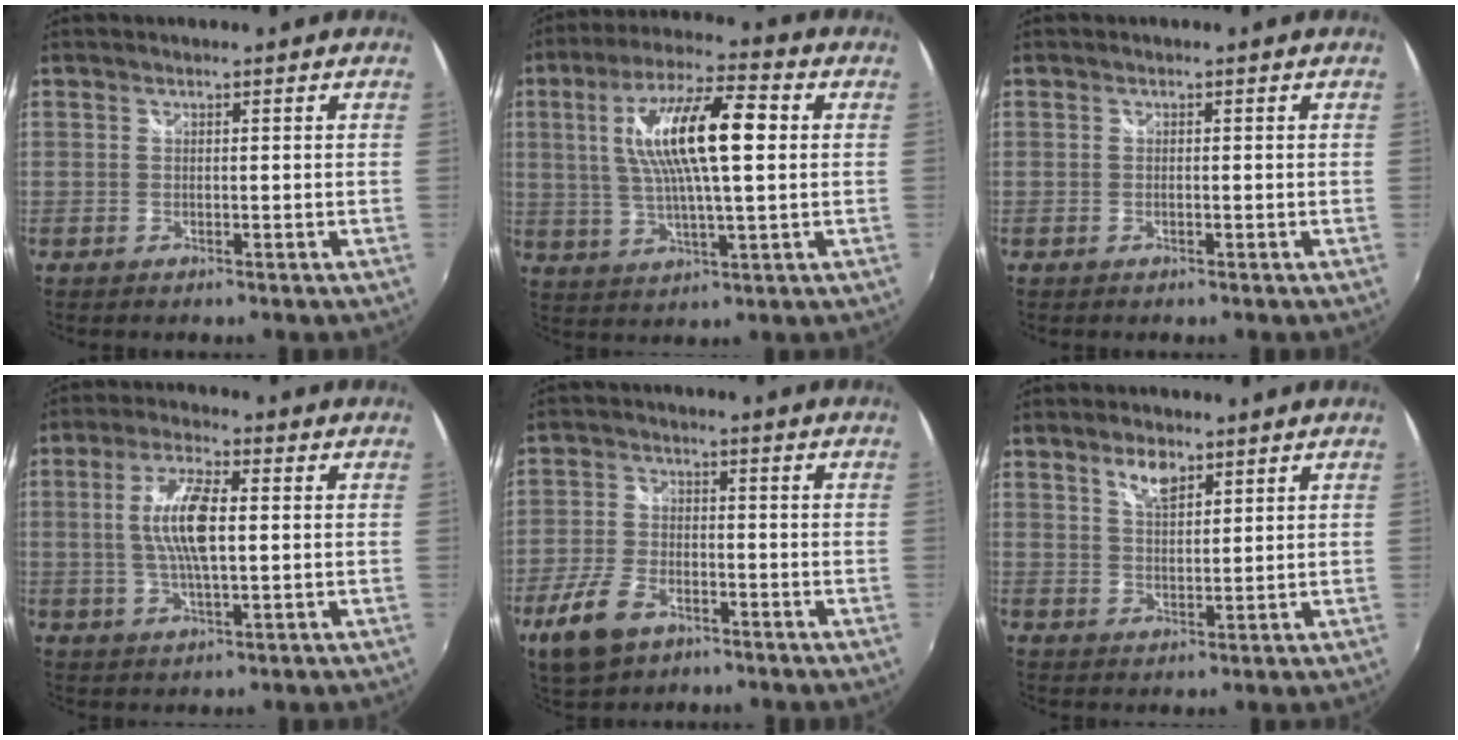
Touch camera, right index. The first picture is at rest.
{"total": 15.2, "force": [2.7, 3.4, 14.5], "torque": [-0.268, 0.015, 0.049]}
{"total": 0.5, "force": [-0.3, 0.1, 0.4], "torque": [-0.009, 0.000, -0.006]}
{"total": 9.5, "force": [0.7, 2.7, 9.1], "torque": [-0.181, 0.004, 0.014]}
{"total": 9.7, "force": [-5.6, 5.3, 5.8], "torque": [-0.145, -0.009, -0.106]}
{"total": 4.6, "force": [2.9, 2.0, 2.9], "torque": [-0.048, 0.005, 0.052]}